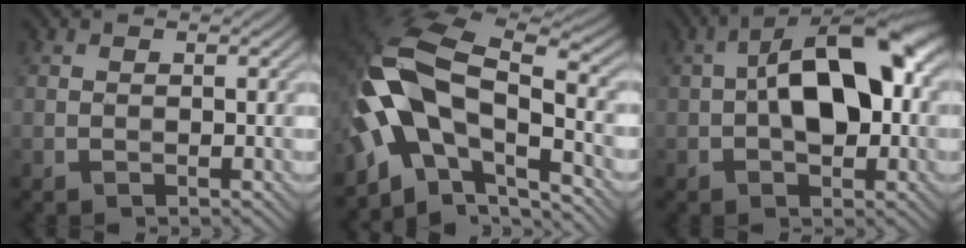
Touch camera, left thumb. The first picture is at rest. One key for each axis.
{"total": 15.0, "fx": -4.2, "fy": 7.9, "fz": 12.0, "tx": -0.237, "ty": -0.003, "tz": -0.087}
{"total": 12.4, "fx": 0.6, "fy": 6.5, "fz": 10.6, "tx": -0.161, "ty": 0.025, "tz": -0.001}